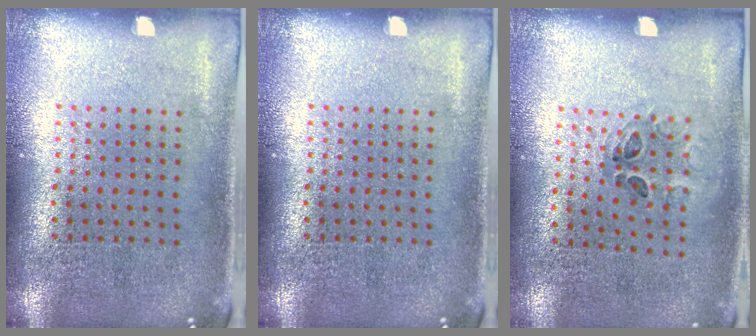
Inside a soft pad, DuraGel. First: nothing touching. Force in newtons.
{"total": 0.0}
{"total": 1.1, "press": 0.6, "slide": 0.9}